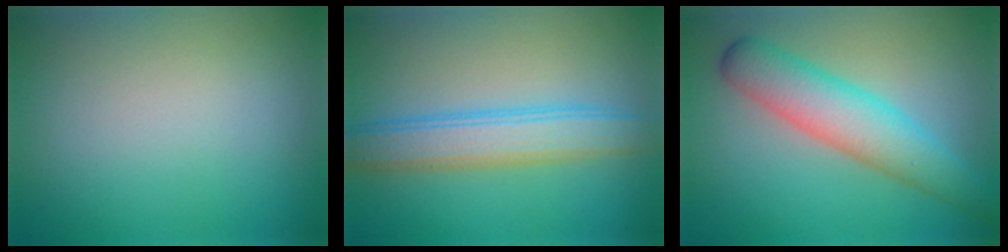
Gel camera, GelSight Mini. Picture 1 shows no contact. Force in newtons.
{"total": 4.5, "press": 4.5, "slide": 0.2}
{"total": 5.8, "press": 5.8, "slide": 0.1}